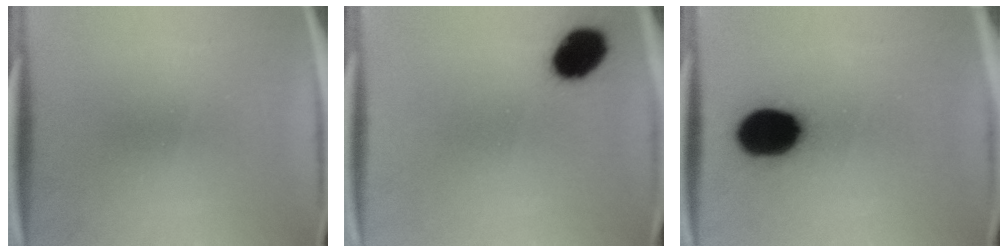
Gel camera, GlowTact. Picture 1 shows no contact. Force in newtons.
{"total": 10.1}
{"total": 15.6}